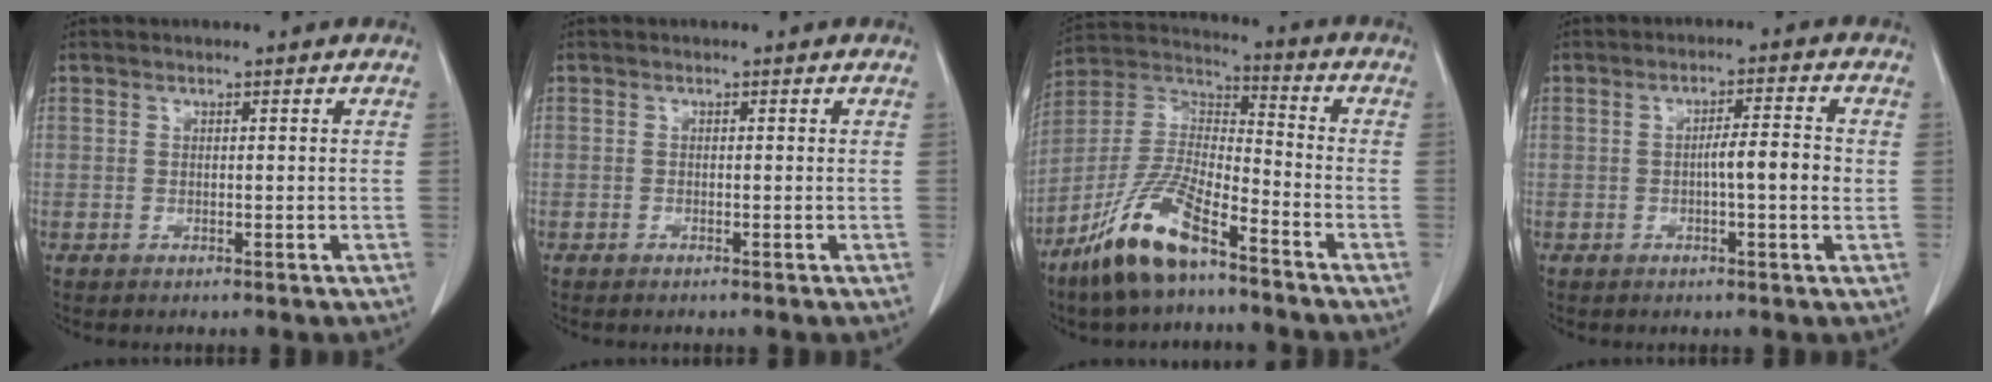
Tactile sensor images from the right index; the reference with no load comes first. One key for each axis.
{"total": 0.0}
{"total": 13.7, "fx": -9.2, "fy": 3.3, "fz": 9.6, "tx": -0.203, "ty": -0.003, "tz": -0.176}
{"total": 4.9, "fx": -0.4, "fy": 0.5, "fz": 4.8, "tx": -0.075, "ty": 0.006, "tz": -0.007}